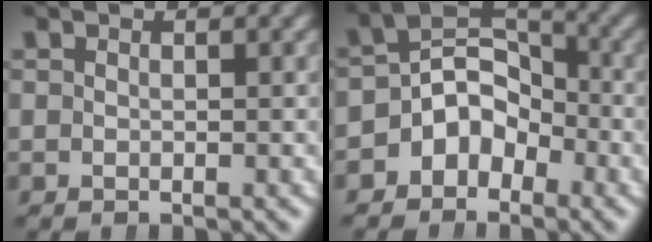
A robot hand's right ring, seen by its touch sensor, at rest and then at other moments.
{"total": 8.3, "force": [-1.0, 6.8, 4.7], "torque": [-0.092, -0.009, -0.023]}